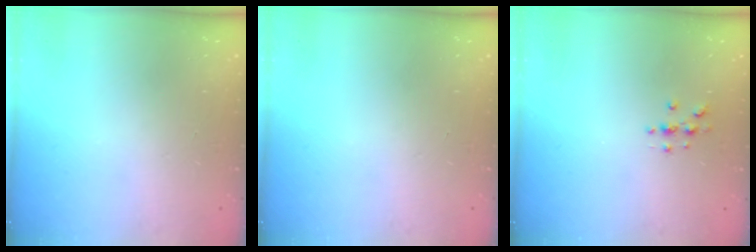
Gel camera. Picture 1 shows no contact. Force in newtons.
{"total": 0.0}
{"total": 3.0, "press": 3.0, "slide": 0.4}